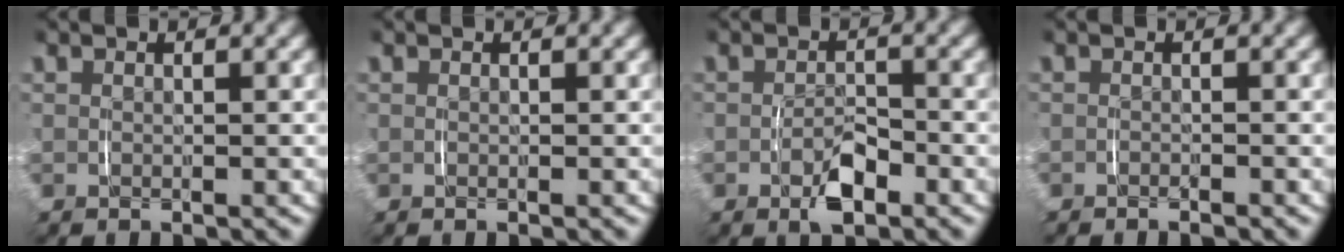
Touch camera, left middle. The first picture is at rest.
{"total": 0.0}
{"total": 2.9, "force": [-1.5, 1.5, 1.9], "torque": [-0.031, -0.005, -0.027]}
{"total": 0.9, "force": [-0.9, 0.0, 0.0], "torque": [0.000, 0.000, -0.015]}